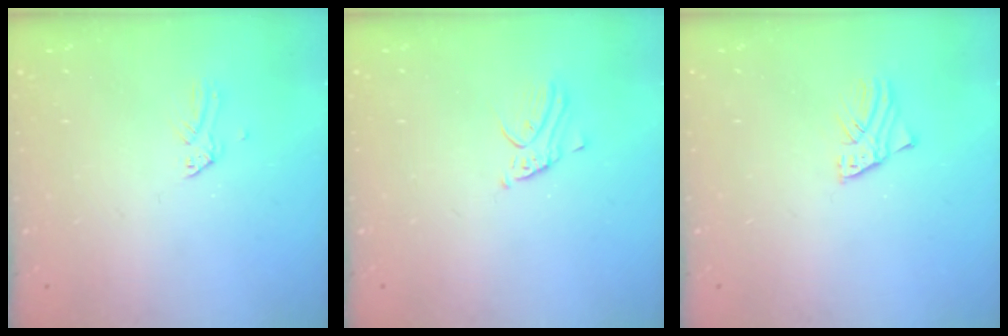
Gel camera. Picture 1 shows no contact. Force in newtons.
{"total": 3.0, "press": 3.0, "slide": 0.1}
{"total": 1.6, "press": 1.6, "slide": 0.2}